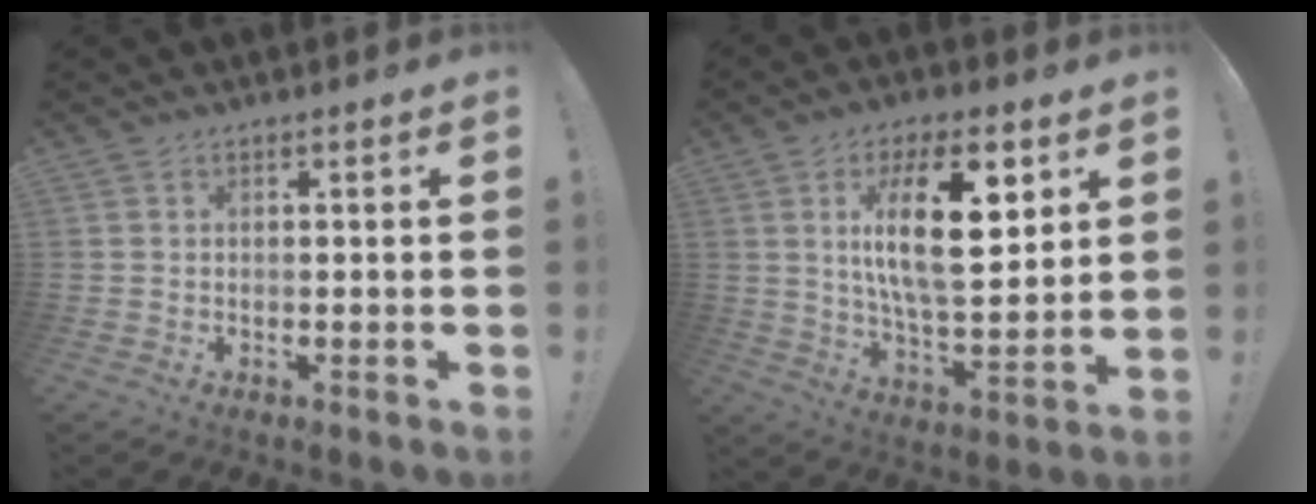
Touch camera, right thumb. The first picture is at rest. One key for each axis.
{"total": 18.6, "fx": 6.3, "fy": 6.6, "fz": 16.3, "tx": -0.293, "ty": -0.017, "tz": 0.088}